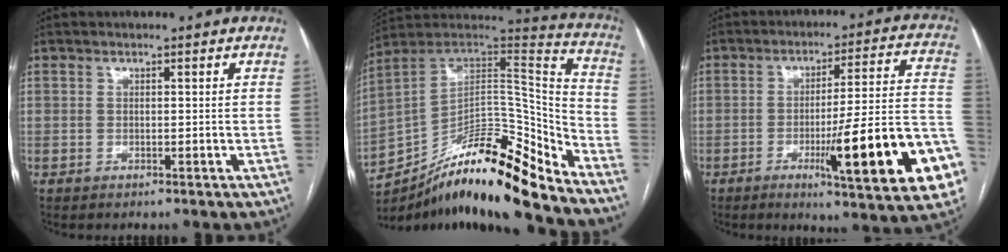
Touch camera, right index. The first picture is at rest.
{"total": 20.6, "force": [-16.1, 2.6, 12.6], "torque": [-0.197, 0.035, -0.278]}
{"total": 20.0, "force": [-7.3, 1.7, 18.6], "torque": [-0.198, 0.002, -0.096]}